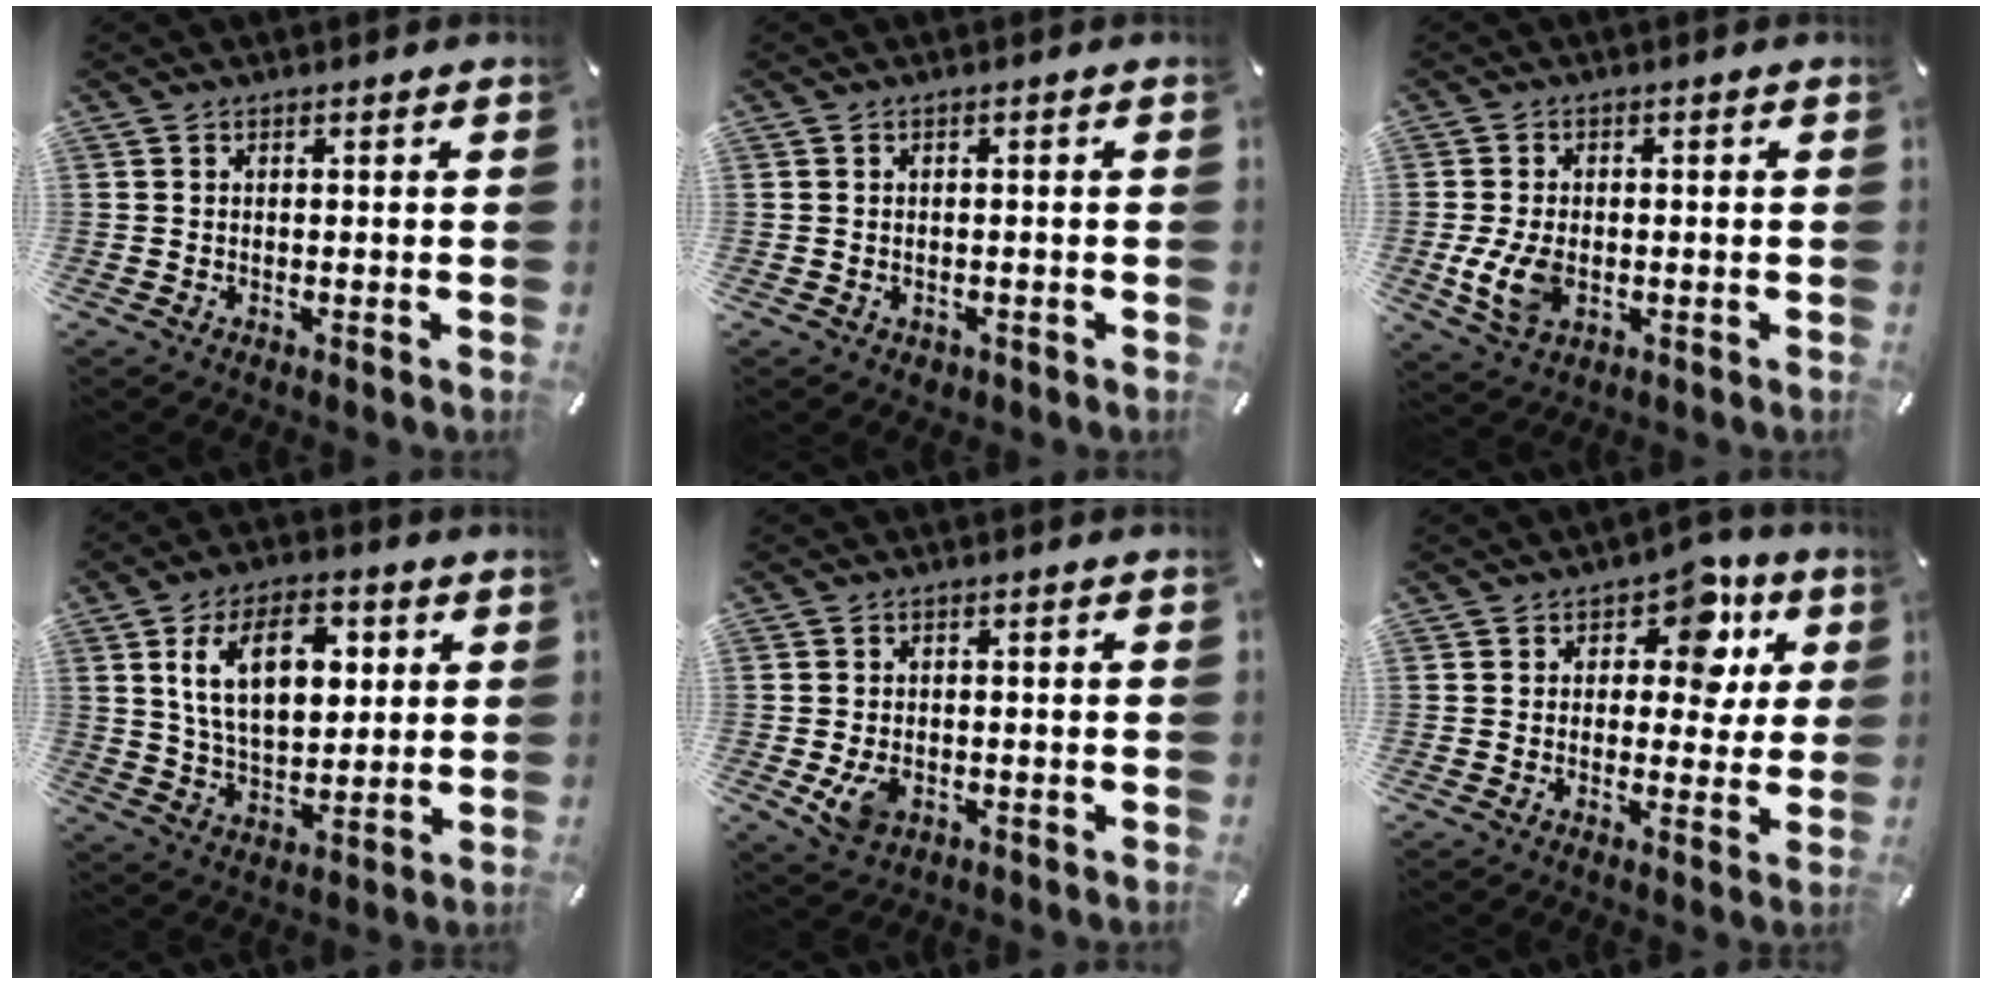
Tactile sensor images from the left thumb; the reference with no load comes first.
{"total": 1.2, "force": [-0.5, 1.1, 0.4], "torque": [-0.007, 0.004, -0.011]}
{"total": 7.7, "force": [-1.3, 5.3, 5.5], "torque": [-0.121, -0.002, -0.024]}
{"total": 15.3, "force": [4.9, 9.2, 11.1], "torque": [-0.201, 0.007, 0.083]}
{"total": 5.3, "force": [-1.2, 3.8, 3.4], "torque": [-0.059, -0.004, -0.024]}
{"total": 10.2, "force": [4.4, 6.5, 6.5], "torque": [-0.072, -0.021, 0.070]}